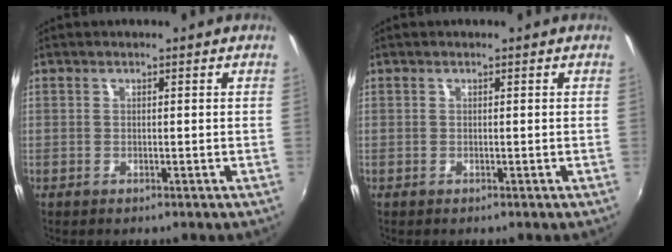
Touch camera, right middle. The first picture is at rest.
{"total": 0.0}